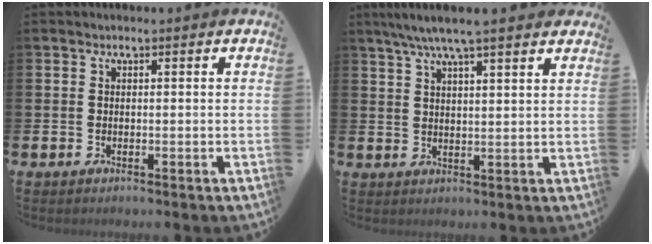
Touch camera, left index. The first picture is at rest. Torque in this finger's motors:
{"motor_torque": [1.00, -1.14, 1.01, 0.21]}